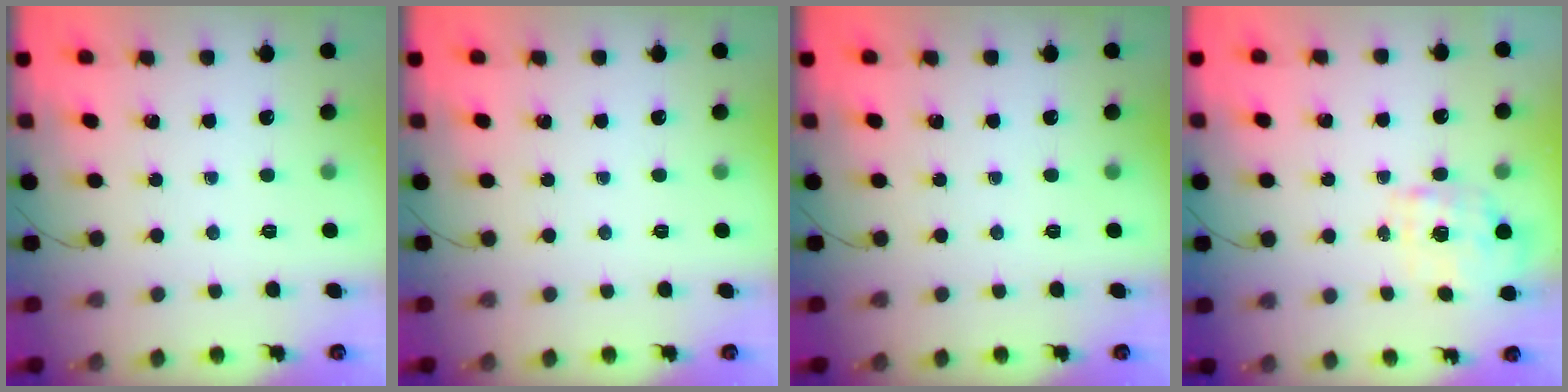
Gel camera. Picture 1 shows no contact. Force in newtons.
{"total": 0.0}
{"total": 0.0}
{"total": 1.9, "press": 1.8, "slide": 0.6}